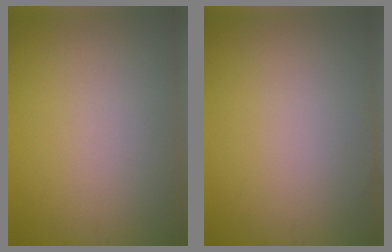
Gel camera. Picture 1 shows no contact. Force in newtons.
{"total": 0.0}